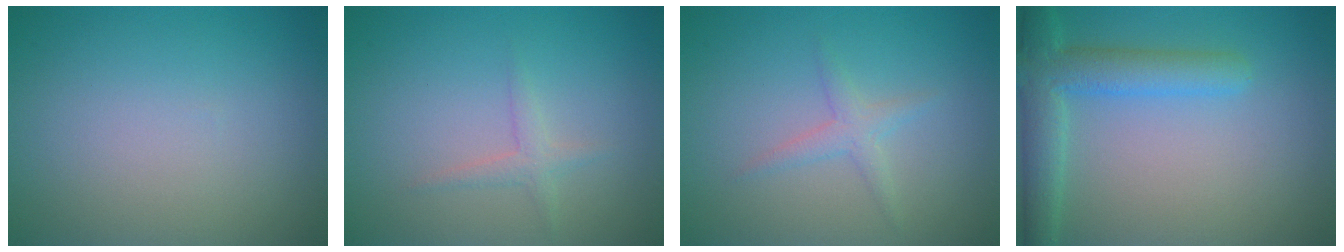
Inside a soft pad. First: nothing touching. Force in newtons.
{"total": 1.3, "press": 1.3, "slide": 0.1}
{"total": 1.6, "press": 1.6, "slide": 0.1}
{"total": 4.9, "press": 4.9, "slide": 0.3}